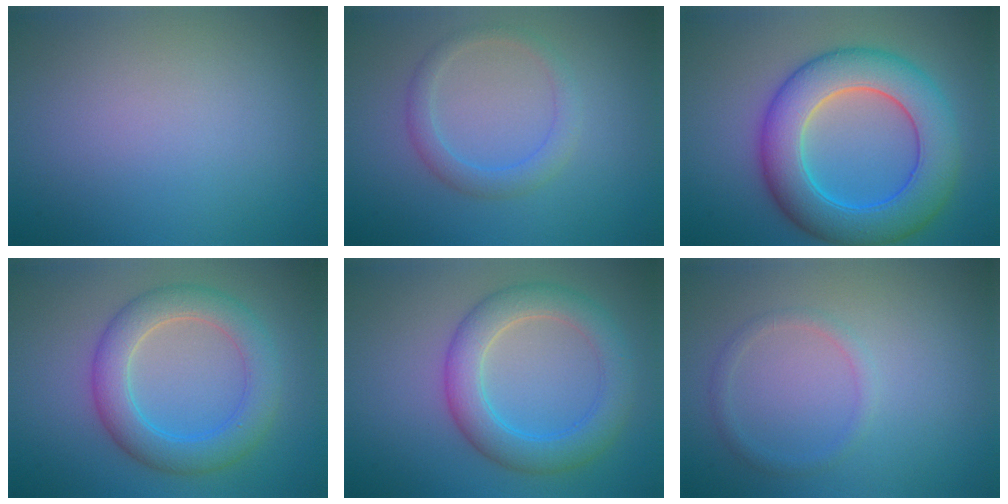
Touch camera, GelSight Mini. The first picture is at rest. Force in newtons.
{"total": 2.2, "press": 2.2, "slide": 0.0}
{"total": 9.1, "press": 9.1, "slide": 0.3}
{"total": 5.2, "press": 5.2, "slide": 0.0}
{"total": 5.2, "press": 5.2, "slide": 0.1}
{"total": 1.2, "press": 1.2, "slide": 0.0}